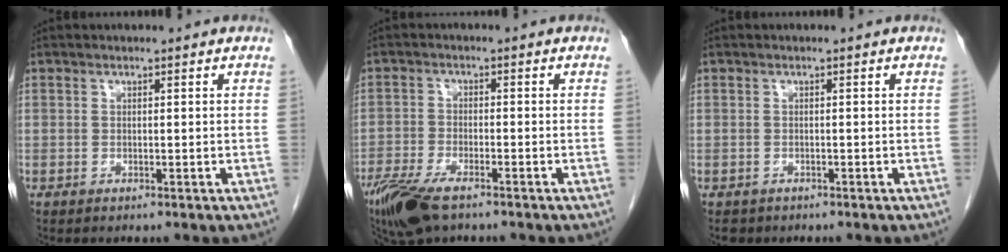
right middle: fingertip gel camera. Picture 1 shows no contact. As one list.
[{"total": 8.5, "force": [-6.0, 2.5, 5.5], "torque": [-0.107, -0.018, -0.108]}, {"total": 1.2, "force": [-0.9, 0.8, 0.0], "torque": [-0.006, 0.001, -0.011]}]